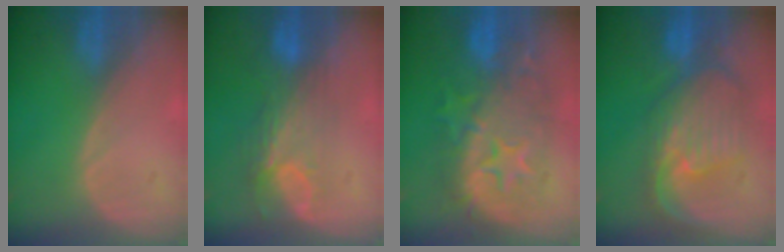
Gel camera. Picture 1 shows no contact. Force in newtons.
{"total": 7.5, "press": 6.6, "slide": 3.6}
{"total": 12.3, "press": 12.2, "slide": 1.1}
{"total": 10.7, "press": 9.5, "slide": 4.9}